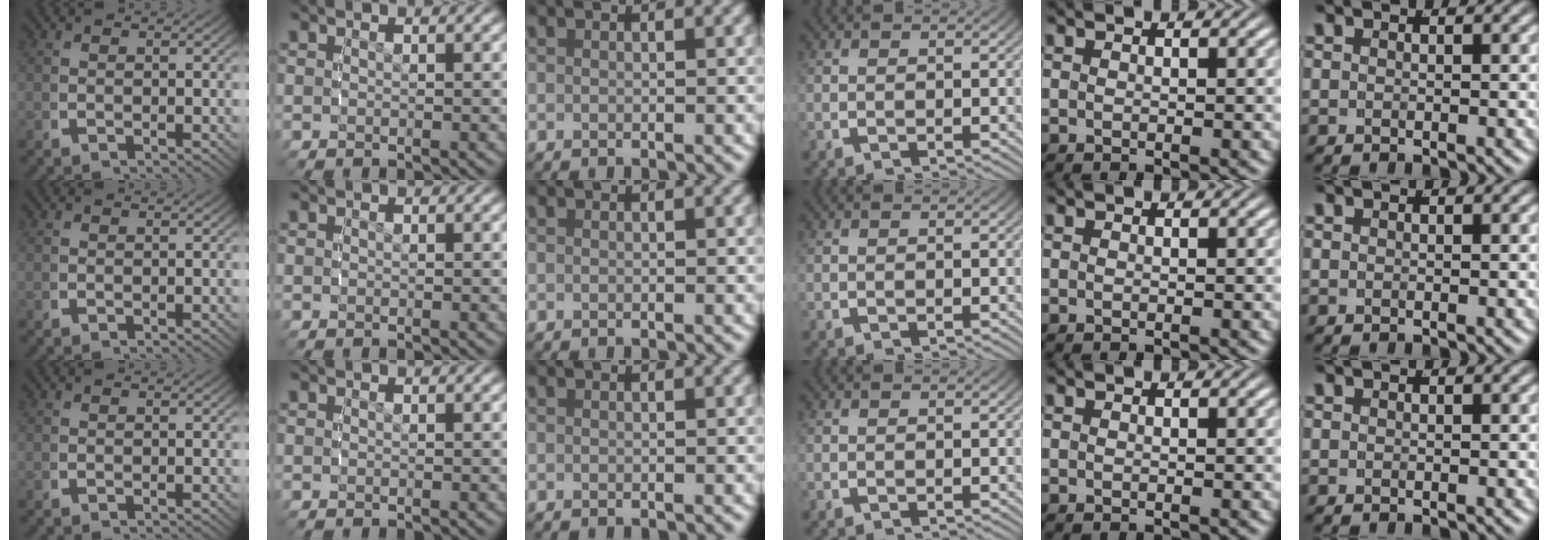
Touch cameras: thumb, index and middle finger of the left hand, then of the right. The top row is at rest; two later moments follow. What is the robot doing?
{"motion": "reach", "object": "pencil case"}